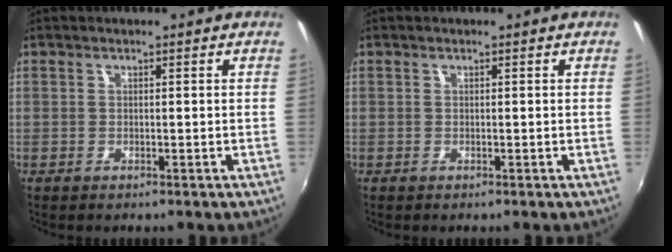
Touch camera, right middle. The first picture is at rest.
{"total": 0.0}